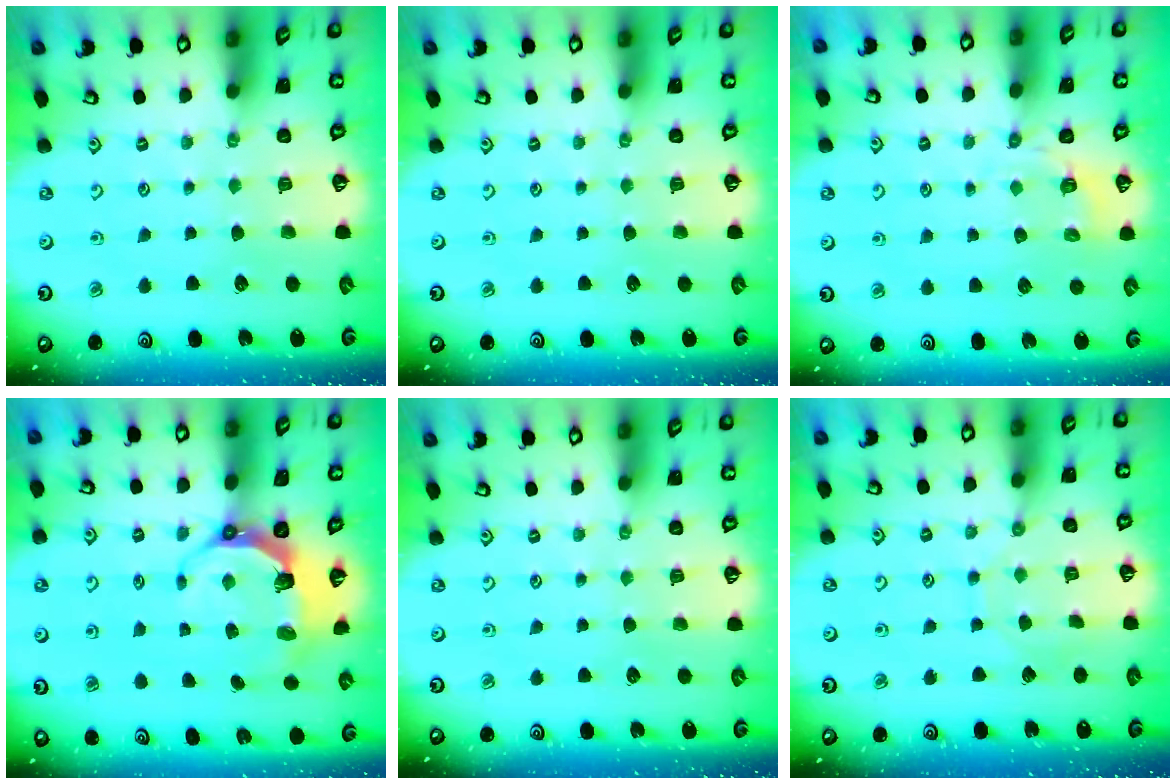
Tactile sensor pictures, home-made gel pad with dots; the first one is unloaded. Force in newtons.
{"total": 0.0}
{"total": 2.8, "press": 2.2, "slide": 1.8}
{"total": 6.7, "press": 5.0, "slide": 4.4}
{"total": 0.0}
{"total": 6.7, "press": 6.7, "slide": 0.4}